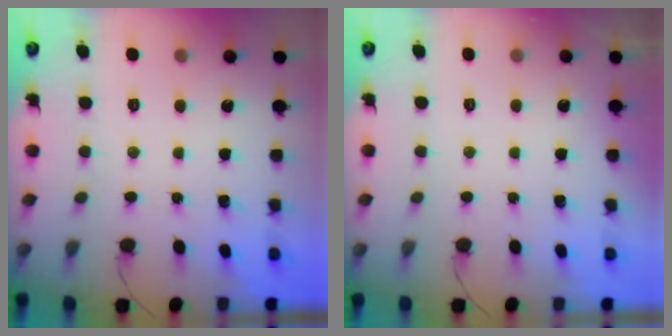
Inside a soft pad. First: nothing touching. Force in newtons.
{"total": 7.1, "press": 1.6, "slide": 6.9}